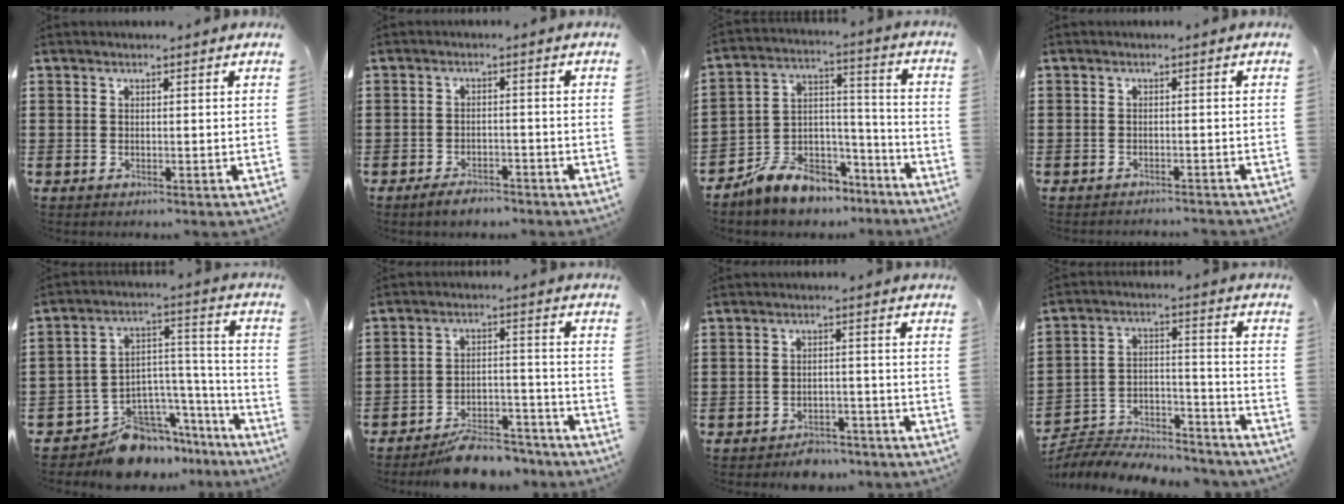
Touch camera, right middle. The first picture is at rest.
{"total": 2.2, "force": [-2.0, 0.5, 0.8], "torque": [-0.013, 0.006, -0.039]}
{"total": 7.5, "force": [-6.5, 3.6, 1.3], "torque": [-0.033, 0.021, -0.123]}
{"total": 1.3, "force": [-1.2, 0.0, -0.3], "torque": [0.004, 0.005, -0.030]}
{"total": 9.3, "force": [-8.2, 4.2, 1.8], "torque": [-0.022, 0.023, -0.145]}
{"total": 6.7, "force": [-6.1, 1.6, 2.0], "torque": [-0.018, 0.028, -0.114]}
{"total": 2.9, "force": [-2.8, 0.7, 0.1], "torque": [-0.005, 0.003, -0.060]}
{"total": 6.0, "force": [-5.9, 0.8, 0.8], "torque": [-0.018, 0.005, -0.122]}